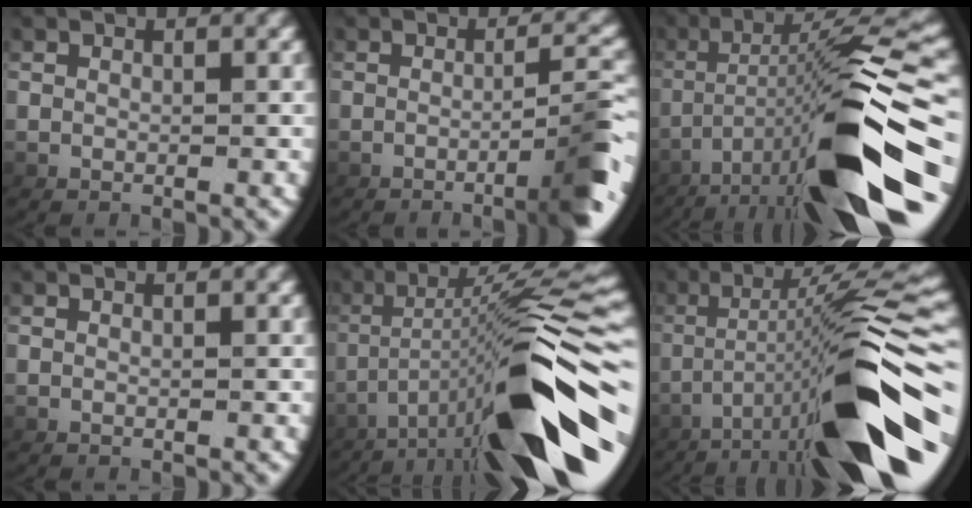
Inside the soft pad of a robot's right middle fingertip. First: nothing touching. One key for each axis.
{"total": 5.0, "fx": -2.0, "fy": 0.5, "fz": 4.6, "tx": -0.062, "ty": 0.007, "tz": -0.034}
{"total": 13.9, "fx": -3.8, "fy": 3.5, "fz": 12.9, "tx": -0.224, "ty": -0.002, "tz": -0.039}
{"total": 0.0}
{"total": 14.2, "fx": -3.8, "fy": 3.9, "fz": 13.1, "tx": -0.211, "ty": 0.004, "tz": -0.042}
{"total": 13.4, "fx": -3.5, "fy": 2.7, "fz": 12.6, "tx": -0.197, "ty": 0.005, "tz": -0.041}